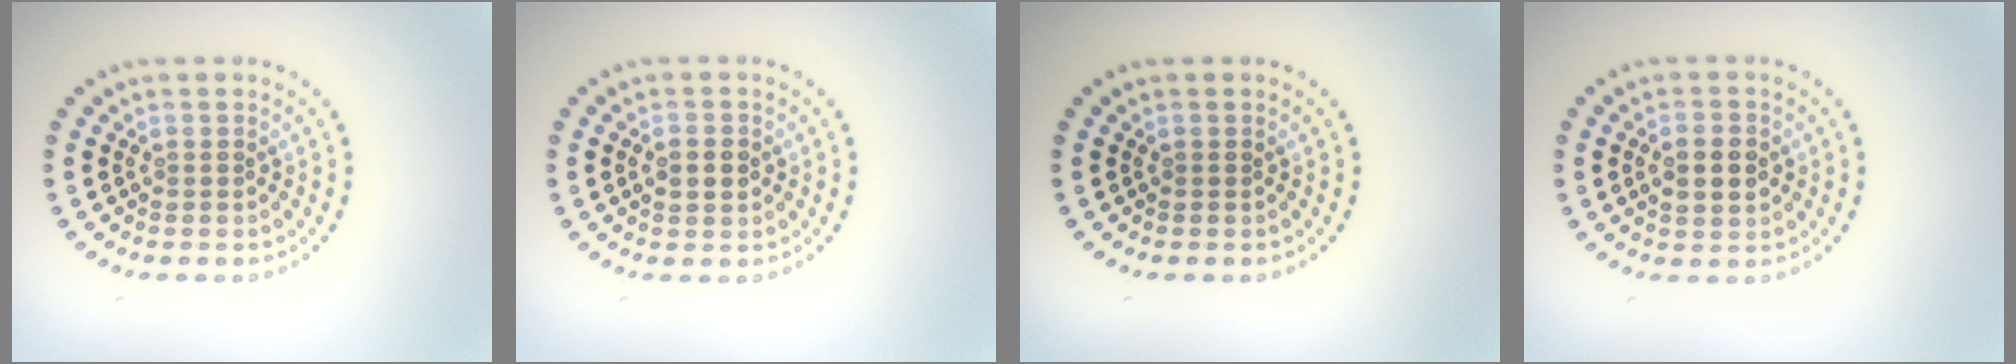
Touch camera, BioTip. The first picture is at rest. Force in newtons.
{"total": 2.4, "press": 2.4, "slide": 0.1}
{"total": 0.0}
{"total": 3.0, "press": 3.0, "slide": 0.0}